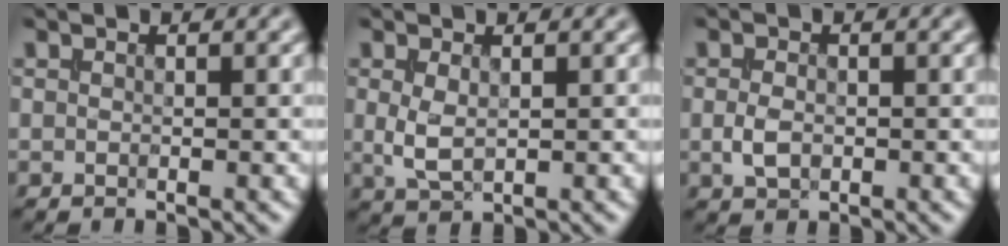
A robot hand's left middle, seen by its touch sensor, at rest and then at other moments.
{"total": 2.5, "force": [0.3, 1.4, 2.0], "torque": [-0.049, -0.002, 0.009]}
{"total": 1.9, "force": [-0.3, 1.3, 1.4], "torque": [-0.029, -0.003, -0.007]}